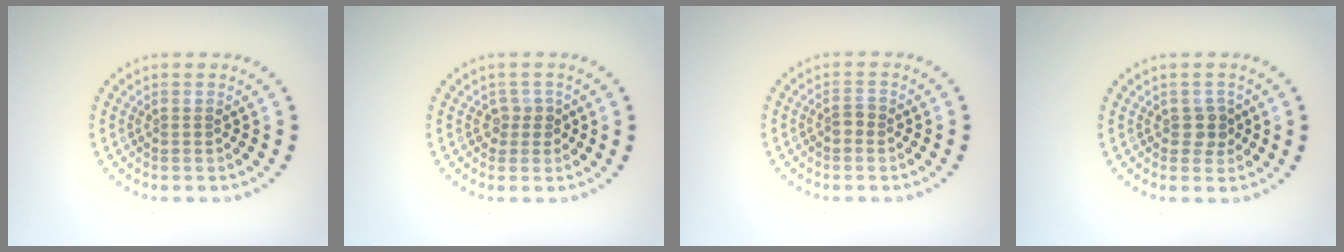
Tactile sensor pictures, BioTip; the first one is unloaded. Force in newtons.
{"total": 1.5, "press": 1.1, "slide": 1.0}
{"total": 1.0, "press": 1.0, "slide": 0.3}
{"total": 1.5, "press": 1.4, "slide": 0.5}